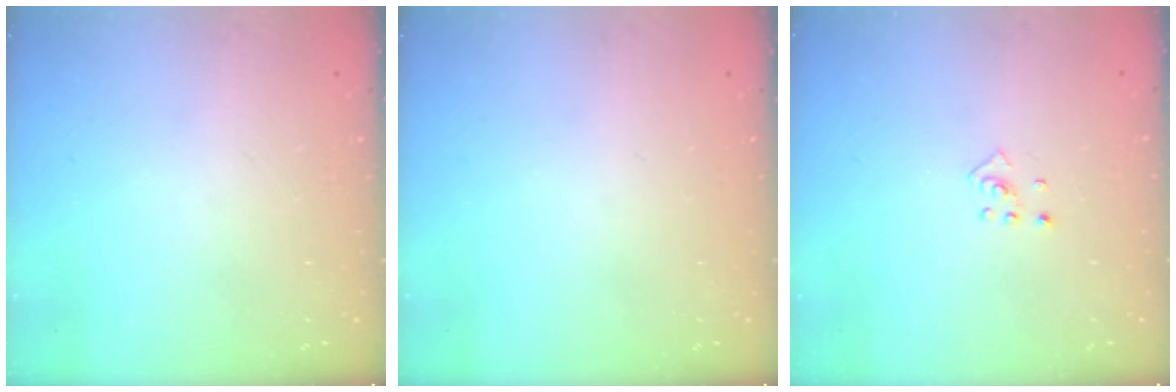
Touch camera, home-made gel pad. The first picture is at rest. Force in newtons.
{"total": 0.0}
{"total": 2.0, "press": 1.9, "slide": 0.8}